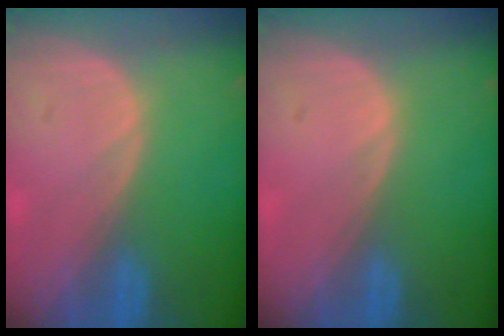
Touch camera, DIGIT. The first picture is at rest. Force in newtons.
{"total": 0.0}